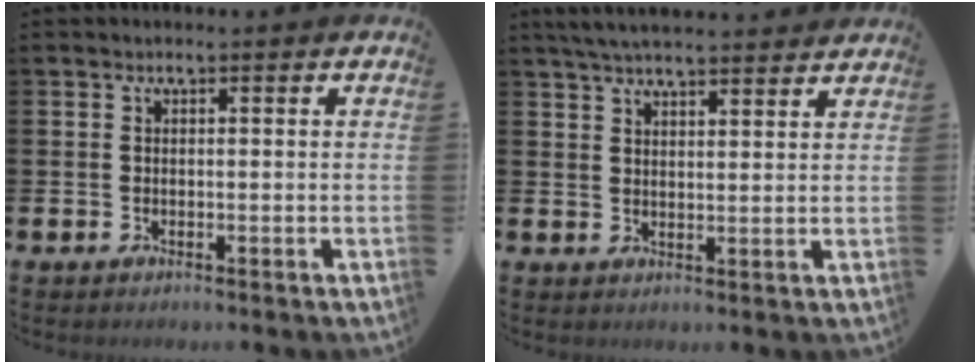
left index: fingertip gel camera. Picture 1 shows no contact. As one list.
[{"total": 4.7, "force": [4.6, 0.5, 1.2], "torque": [-0.034, -0.013, 0.084]}]